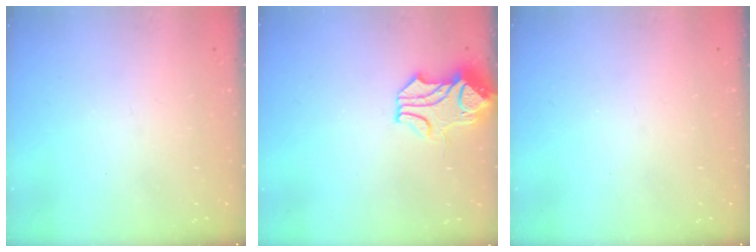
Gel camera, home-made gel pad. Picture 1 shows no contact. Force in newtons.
{"total": 1.5, "press": 0.8, "slide": 1.3}
{"total": 0.0}